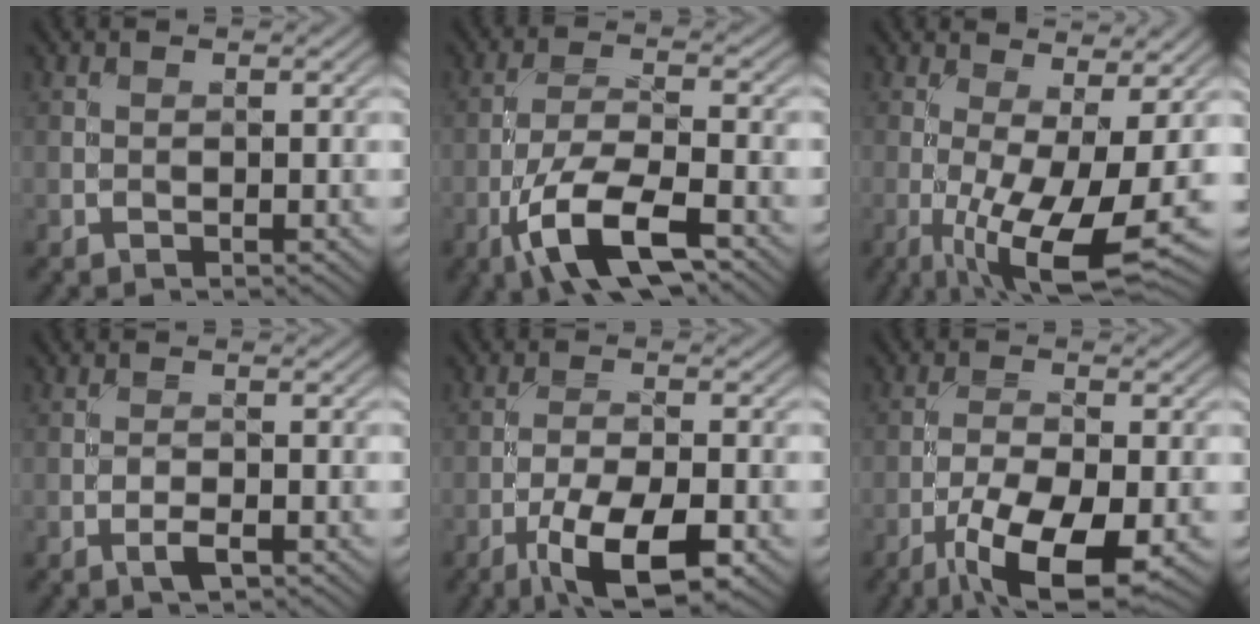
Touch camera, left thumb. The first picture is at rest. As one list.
[{"total": 10.2, "force": [-5.5, 3.5, 7.9], "torque": [-0.150, -0.002, -0.110]}, {"total": 10.5, "force": [-2.7, 2.6, 9.8], "torque": [-0.183, -0.009, -0.034]}, {"total": 1.8, "force": [-0.9, 0.5, 1.5], "torque": [-0.030, 0.002, -0.021]}, {"total": 9.5, "force": [-5.0, 3.1, 7.4], "torque": [-0.135, -0.007, -0.089]}, {"total": 10.6, "force": [-5.4, 3.6, 8.4], "torque": [-0.158, -0.015, -0.094]}]